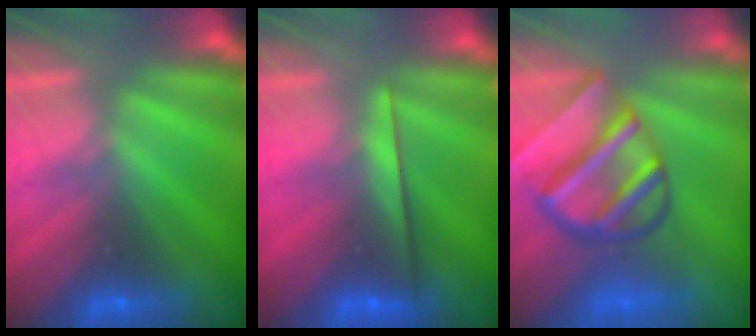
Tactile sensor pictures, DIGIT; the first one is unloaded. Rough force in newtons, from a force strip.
{"total": 2.3}
{"total": 6.9}